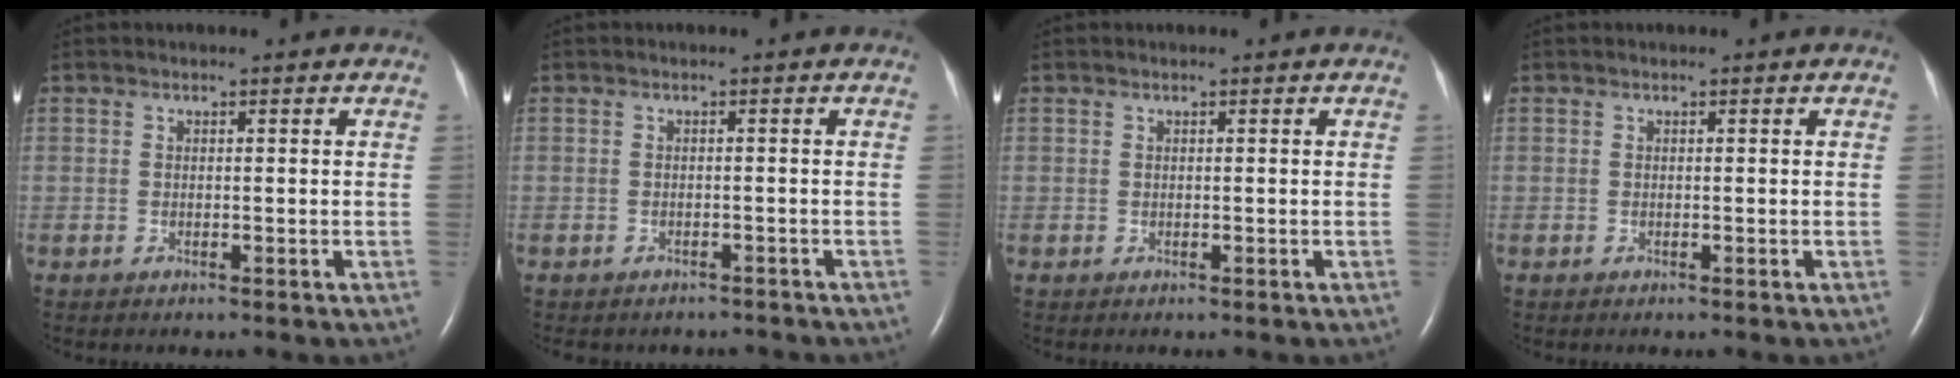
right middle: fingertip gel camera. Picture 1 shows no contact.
{"total": 5.1, "force": [-4.5, 2.1, 0.8], "torque": [-0.008, 0.004, -0.049]}
{"total": 0.0}
{"total": 0.0}